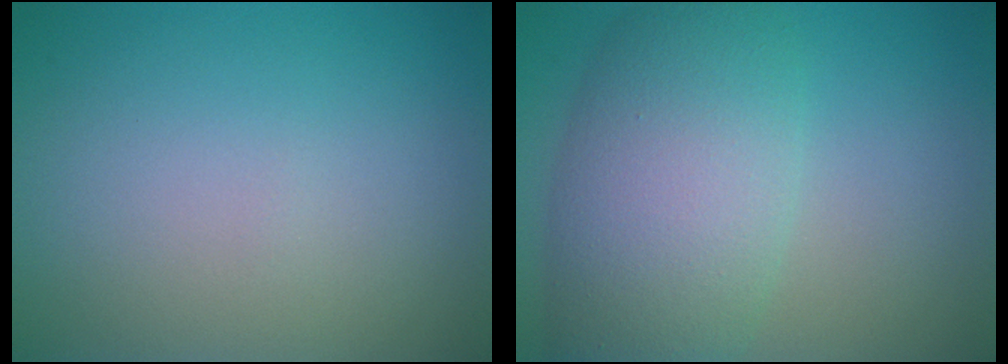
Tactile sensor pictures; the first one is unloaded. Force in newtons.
{"total": 8.2, "press": 8.2, "slide": 0.4}